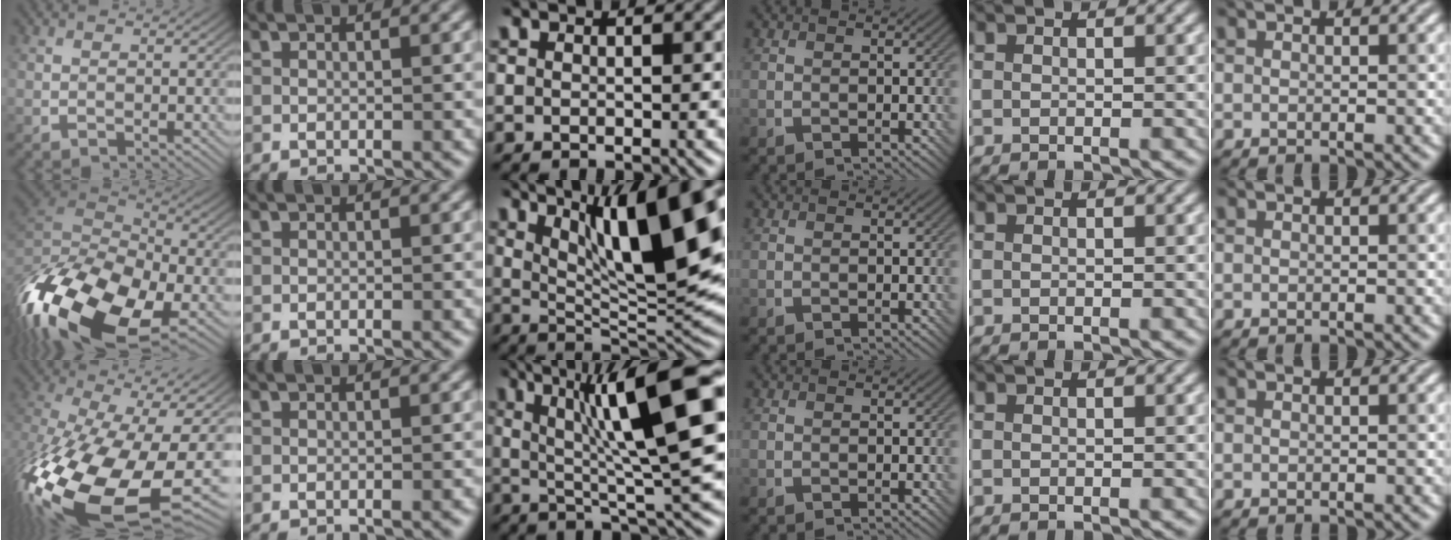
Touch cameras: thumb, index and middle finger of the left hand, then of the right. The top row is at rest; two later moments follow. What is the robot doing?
{"motion": "insert", "object": "bottle cap"}